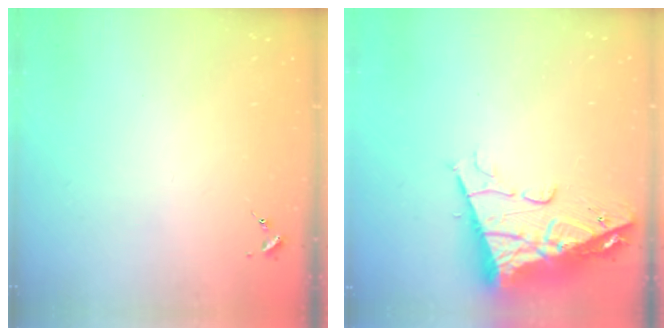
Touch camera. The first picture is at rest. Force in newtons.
{"total": 15.2, "press": 15.1, "slide": 1.8}